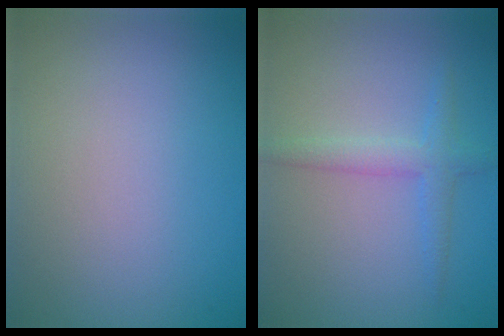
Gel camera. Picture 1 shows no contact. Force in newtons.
{"total": 2.3, "press": 2.3, "slide": 0.1}